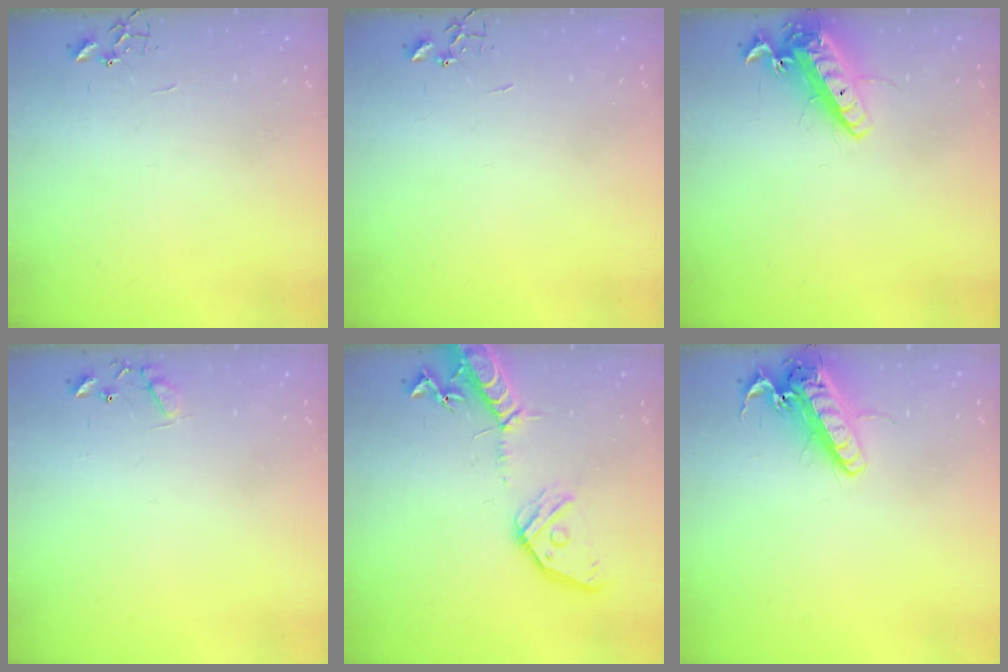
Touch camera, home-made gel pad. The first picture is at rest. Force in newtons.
{"total": 0.0}
{"total": 14.1, "press": 13.9, "slide": 2.4}
{"total": 7.7, "press": 7.7, "slide": 0.5}
{"total": 16.6, "press": 16.2, "slide": 3.2}
{"total": 15.0, "press": 14.7, "slide": 2.8}